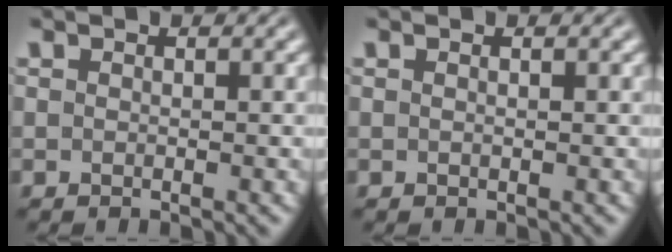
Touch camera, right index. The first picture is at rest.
{"total": 0.0}